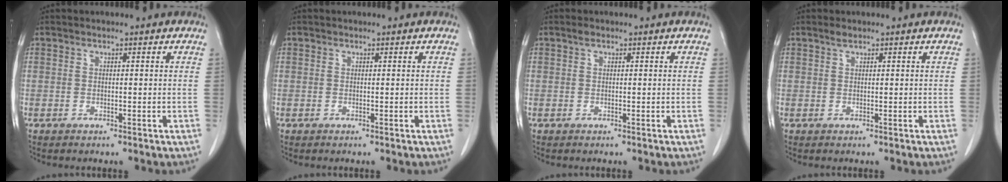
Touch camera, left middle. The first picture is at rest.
{"total": 0.0}
{"total": 0.5, "force": [0.4, 0.2, 0.3], "torque": [-0.008, 0.004, 0.006]}
{"total": 0.7, "force": [0.6, 0.0, 0.4], "torque": [-0.014, 0.001, 0.015]}